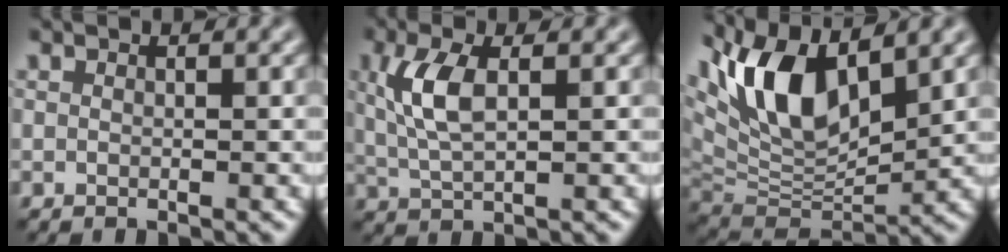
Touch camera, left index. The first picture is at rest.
{"total": 4.2, "force": [0.5, 1.7, 3.8], "torque": [-0.091, 0.009, 0.015]}
{"total": 9.9, "force": [4.9, 4.3, 7.5], "torque": [-0.153, 0.004, 0.097]}